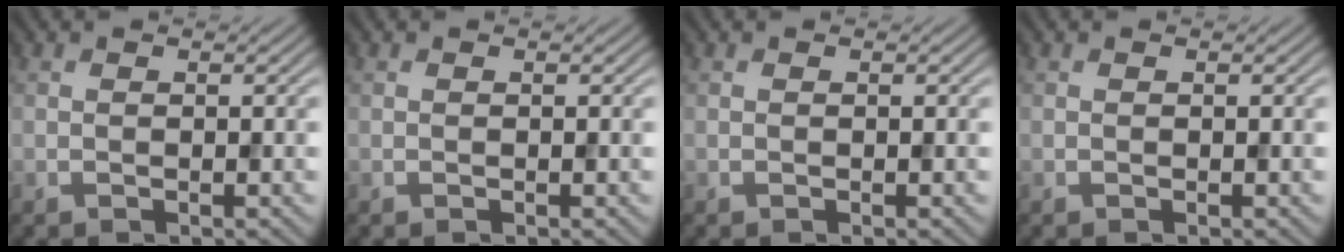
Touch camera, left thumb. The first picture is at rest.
{"total": 0.0}
{"total": 0.0}
{"total": 0.0}